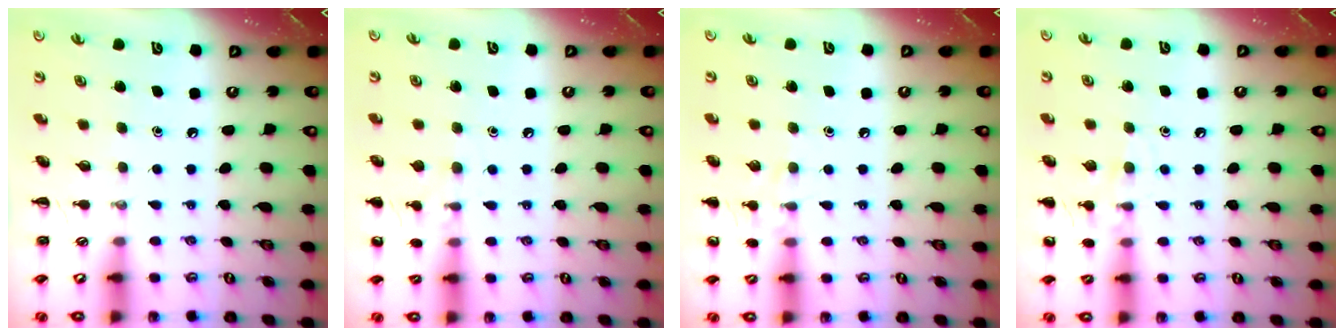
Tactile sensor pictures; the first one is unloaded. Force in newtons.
{"total": 7.3, "press": 7.1, "slide": 1.9}
{"total": 6.7, "press": 6.4, "slide": 2.0}
{"total": 8.3, "press": 8.2, "slide": 1.5}